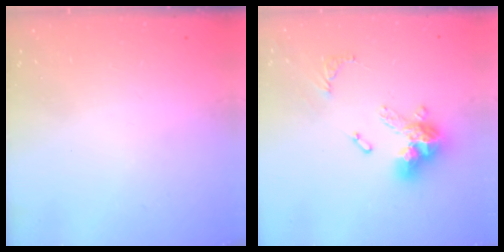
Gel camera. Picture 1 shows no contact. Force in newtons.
{"total": 14.6, "press": 14.6, "slide": 1.6}